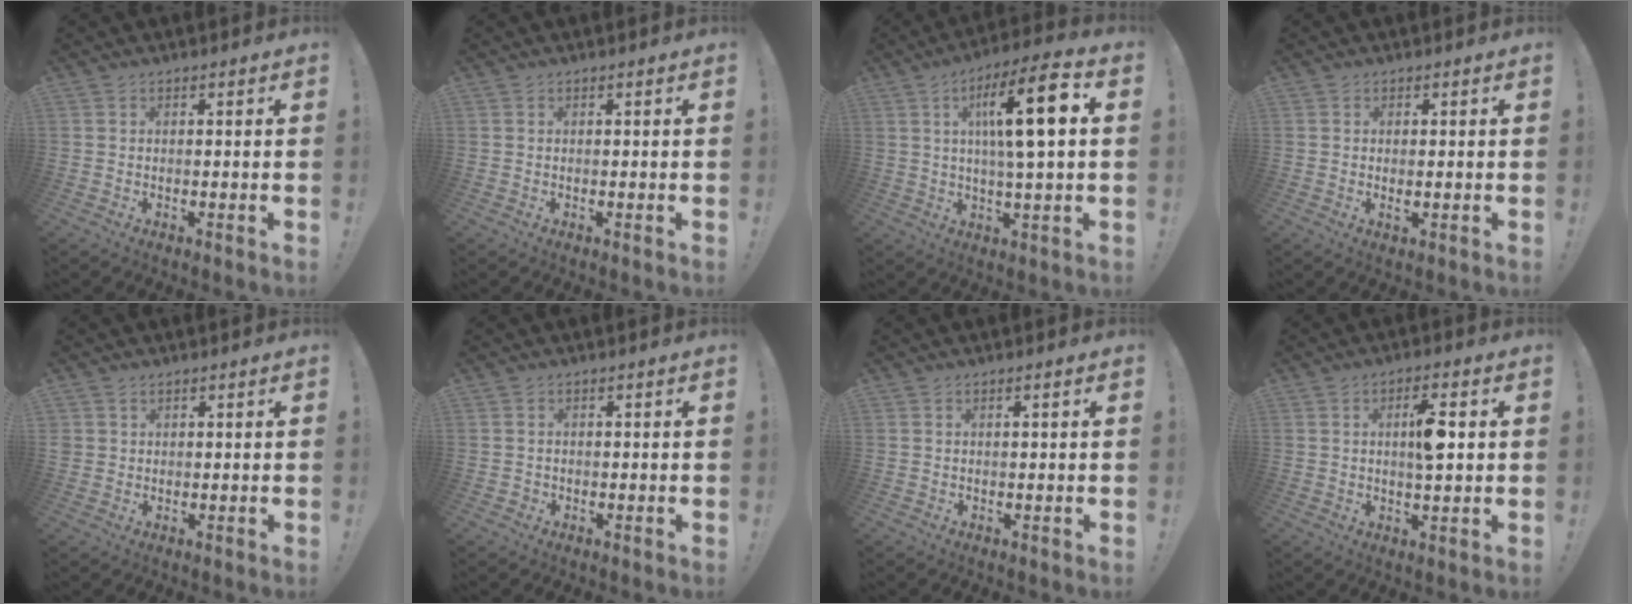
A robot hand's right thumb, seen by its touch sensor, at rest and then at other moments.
{"total": 0.0}
{"total": 15.8, "force": [3.1, 3.4, 15.1], "torque": [-0.240, 0.003, 0.035]}
{"total": 1.4, "force": [-0.1, 0.6, 1.3], "torque": [-0.018, -0.001, -0.002]}
{"total": 1.7, "force": [1.0, 1.3, 0.3], "torque": [-0.003, -0.005, 0.020]}
{"total": 1.2, "force": [-0.4, 1.2, 0.2], "torque": [-0.003, 0.002, -0.007]}
{"total": 1.0, "force": [0.2, -0.3, 0.9], "torque": [-0.009, -0.004, 0.001]}
{"total": 8.1, "force": [1.3, 2.5, 7.6], "torque": [-0.109, -0.003, 0.015]}